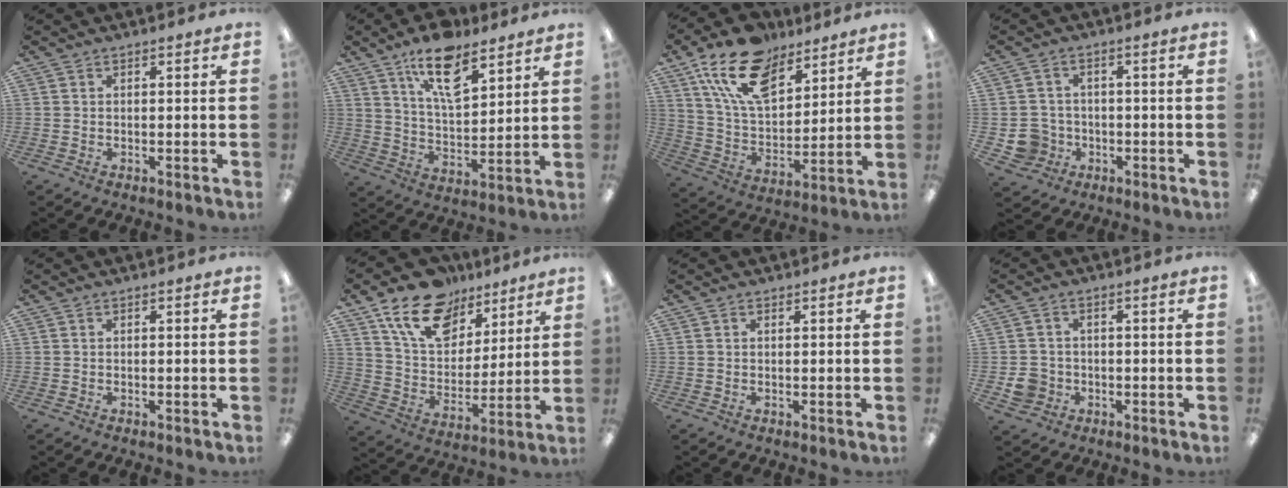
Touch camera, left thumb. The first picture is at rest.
{"total": 14.5, "force": [9.3, 6.2, 9.3], "torque": [-0.149, -0.041, 0.161]}
{"total": 17.9, "force": [11.1, 9.9, 10.0], "torque": [-0.181, -0.045, 0.204]}
{"total": 5.9, "force": [-2.0, 5.4, 1.0], "torque": [-0.036, 0.014, -0.031]}
{"total": 0.0}
{"total": 16.6, "force": [10.9, 10.0, 7.6], "torque": [-0.141, -0.051, 0.202]}
{"total": 0.0}
{"total": 4.9, "force": [-1.6, 4.5, 1.2], "torque": [-0.019, 0.007, -0.027]}